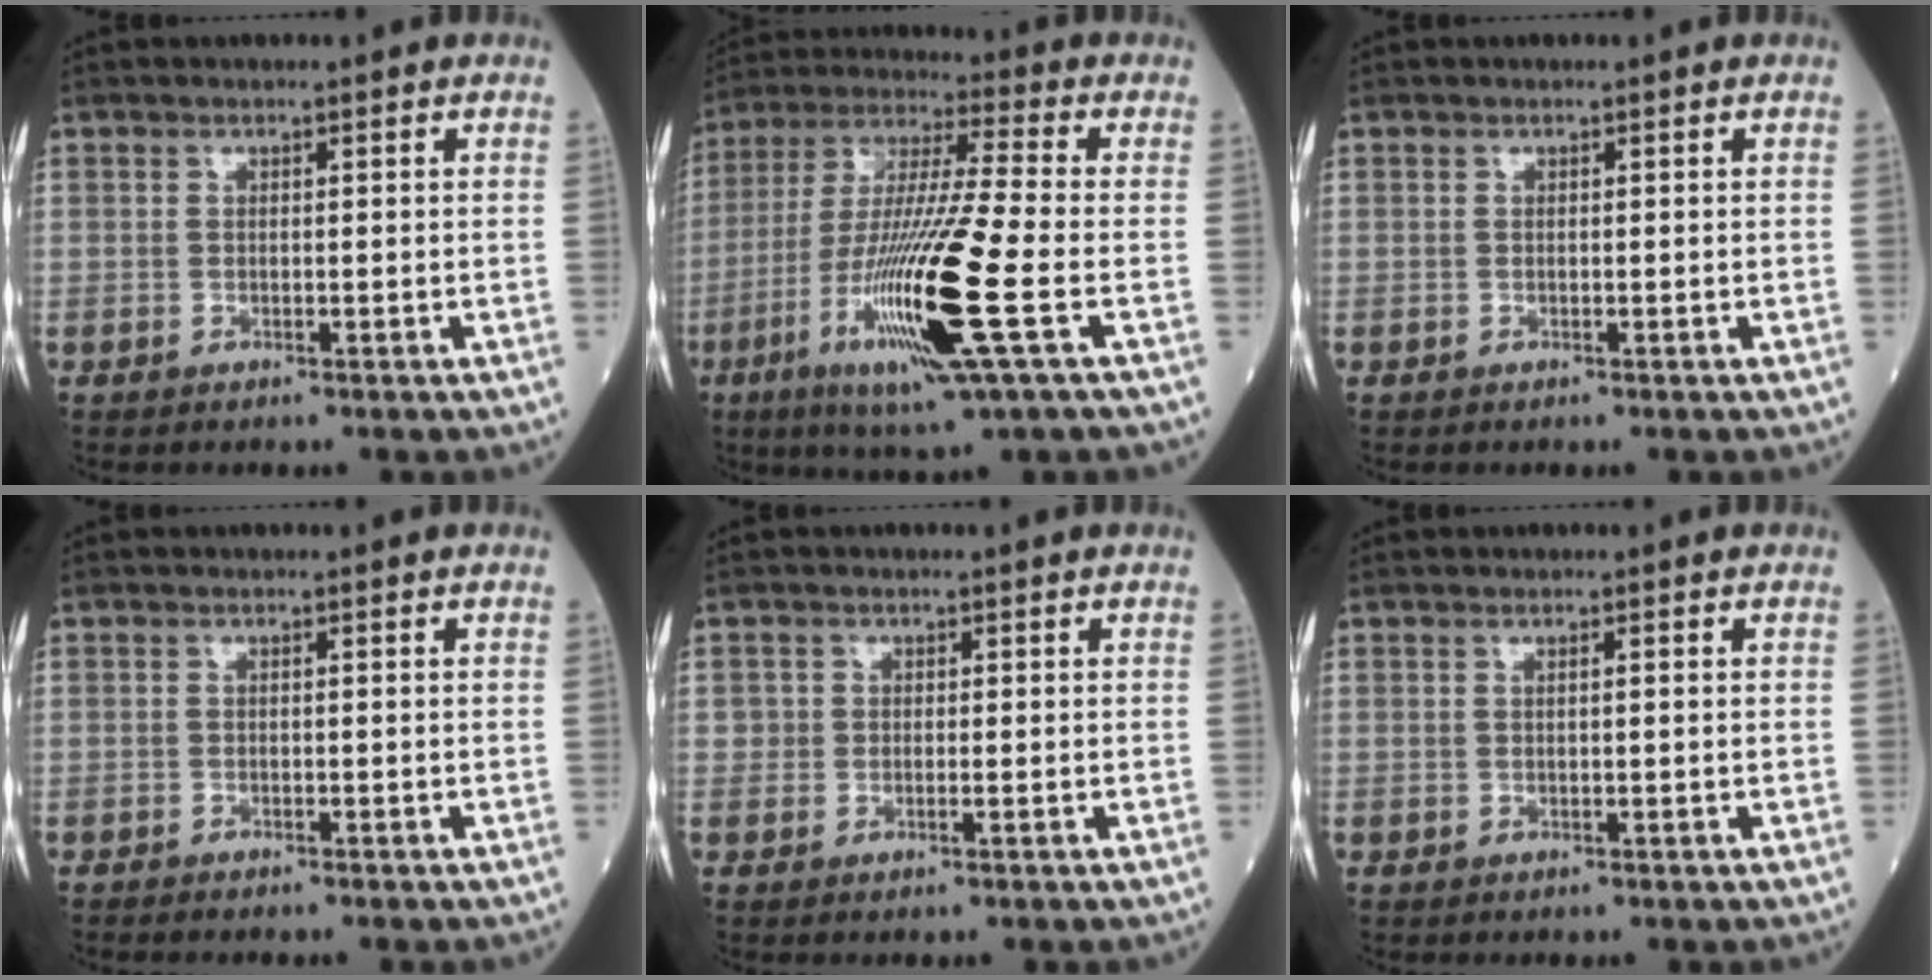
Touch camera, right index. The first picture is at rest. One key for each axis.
{"total": 18.7, "fx": -5.9, "fy": 0.3, "fz": 17.7, "tx": -0.371, "ty": -0.029, "tz": -0.113}
{"total": 0.0}
{"total": 1.2, "fx": -1.1, "fy": 0.2, "fz": 0.5, "tx": -0.010, "ty": -0.003, "tz": -0.016}
{"total": 1.3, "fx": -0.2, "fy": 1.1, "fz": 0.8, "tx": -0.010, "ty": 0.000, "tz": -0.004}
{"total": 0.6, "fx": 0.1, "fy": 0.0, "fz": 0.6, "tx": -0.011, "ty": 0.001, "tz": 0.002}